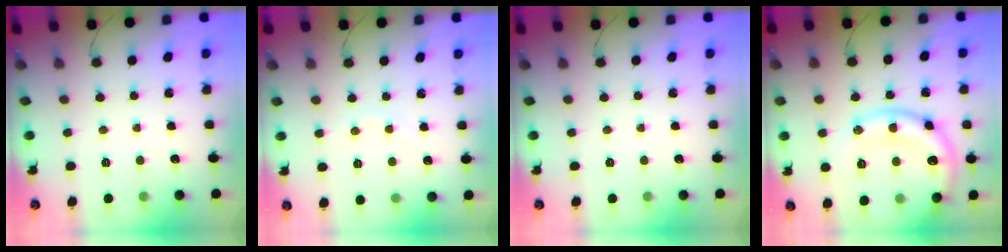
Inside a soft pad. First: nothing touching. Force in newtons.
{"total": 3.5, "press": 3.4, "slide": 1.0}
{"total": 0.0}
{"total": 19.3, "press": 19.2, "slide": 1.9}